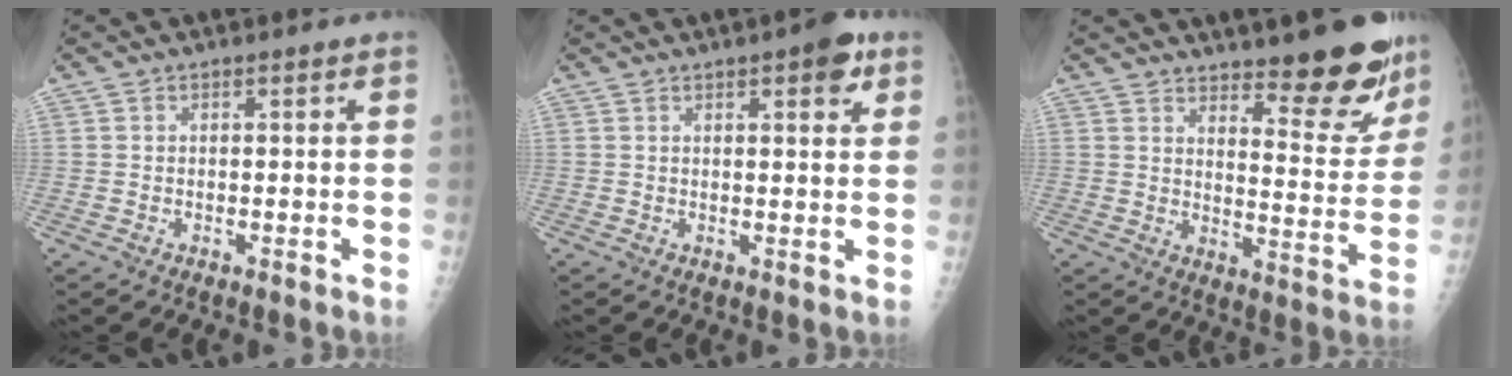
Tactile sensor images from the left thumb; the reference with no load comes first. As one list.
[{"total": 5.0, "force": [2.7, 1.7, 3.9], "torque": [-0.038, -0.008, 0.028]}, {"total": 14.0, "force": [10.4, 3.9, 8.5], "torque": [-0.066, -0.083, 0.148]}]